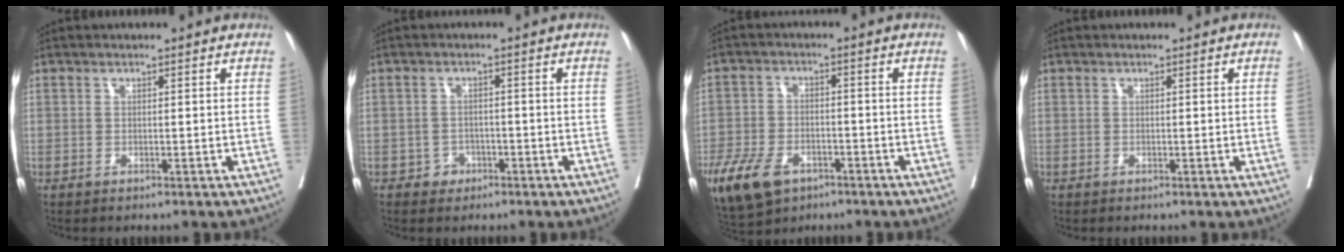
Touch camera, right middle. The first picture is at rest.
{"total": 2.2, "force": [-1.2, 1.8, 0.5], "torque": [-0.002, 0.009, -0.018]}
{"total": 11.1, "force": [-6.4, 6.6, 6.1], "torque": [-0.129, -0.003, -0.106]}
{"total": 0.6, "force": [-0.1, -0.3, 0.6], "torque": [-0.006, 0.001, -0.003]}